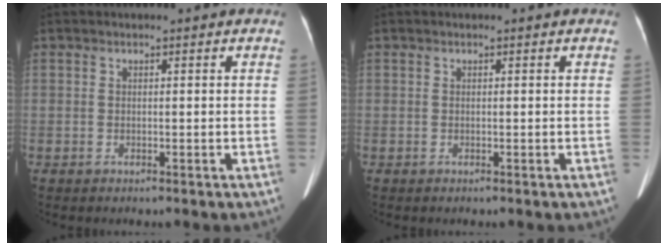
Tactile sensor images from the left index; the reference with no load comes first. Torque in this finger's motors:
{"motor_torque": [0.10, 0.10, 0.08, 0.02]}